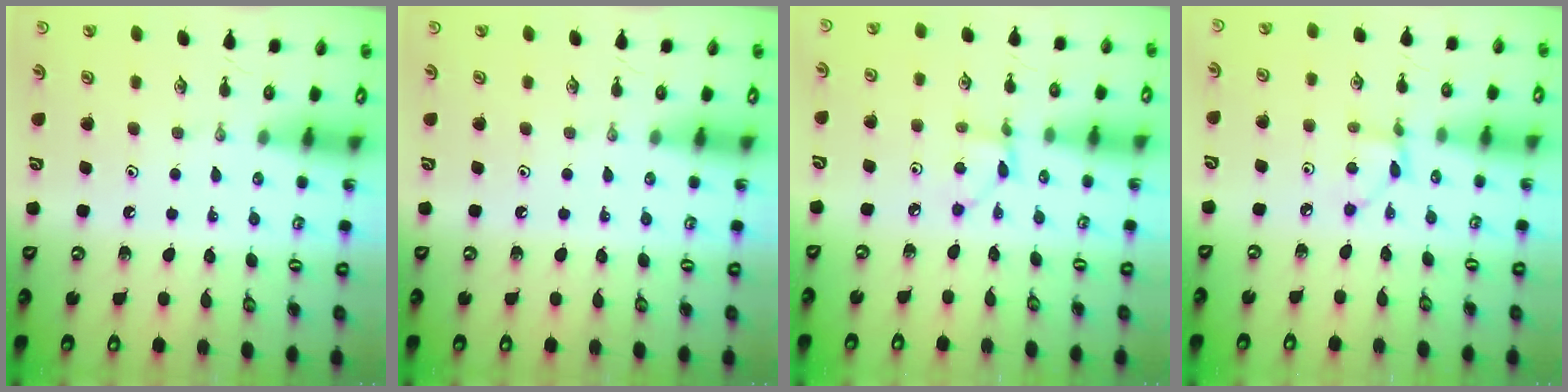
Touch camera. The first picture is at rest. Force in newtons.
{"total": 0.0}
{"total": 2.8, "press": 2.8, "slide": 0.4}
{"total": 2.8, "press": 2.8, "slide": 0.4}